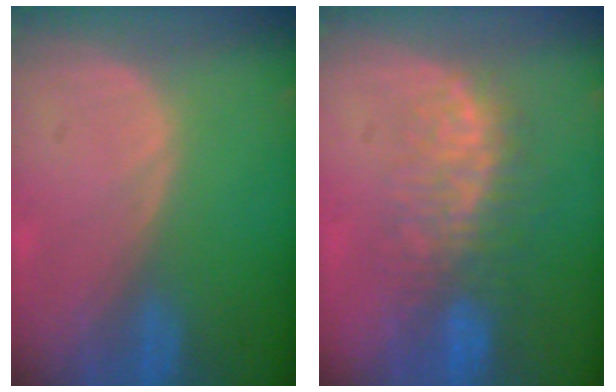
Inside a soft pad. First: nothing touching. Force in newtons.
{"total": 8.3, "press": 7.6, "slide": 3.4}